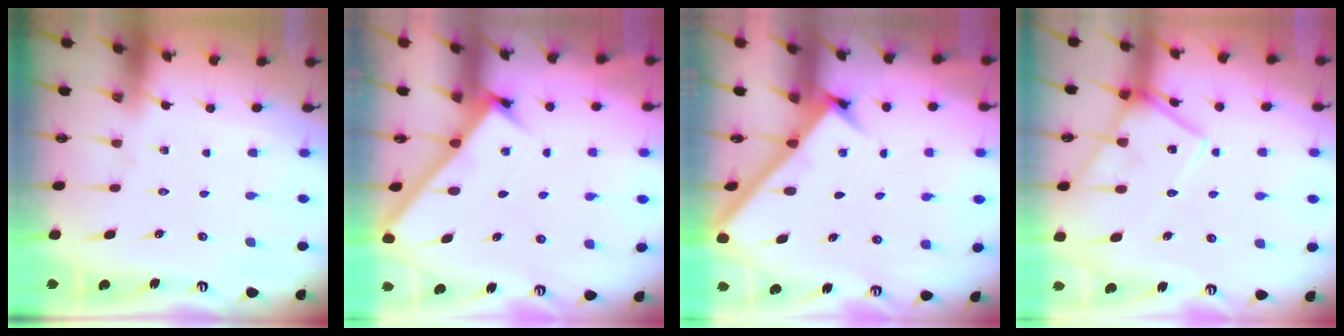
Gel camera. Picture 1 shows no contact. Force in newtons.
{"total": 3.2, "press": 3.2, "slide": 0.2}
{"total": 2.5, "press": 2.5, "slide": 0.2}
{"total": 13.1, "press": 13.1, "slide": 1.1}